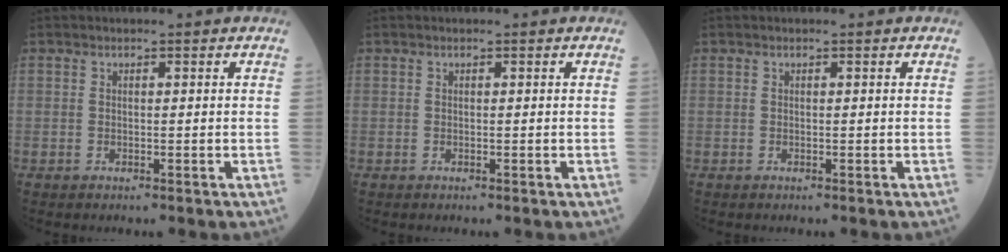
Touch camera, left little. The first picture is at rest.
{"total": 0.0}
{"total": 0.0}